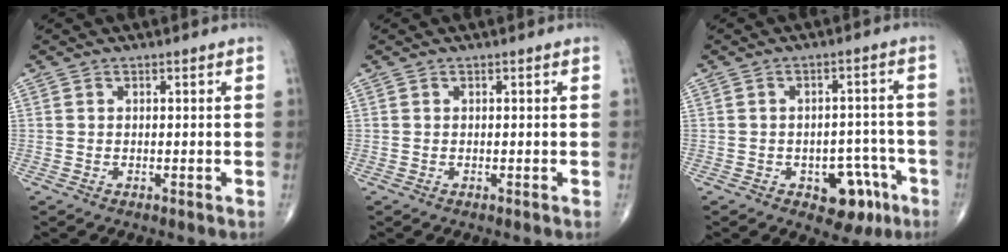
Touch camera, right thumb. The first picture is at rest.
{"total": 0.0}
{"total": 8.7, "force": [-4.2, 5.2, 5.5], "torque": [-0.030, 0.033, -0.050]}